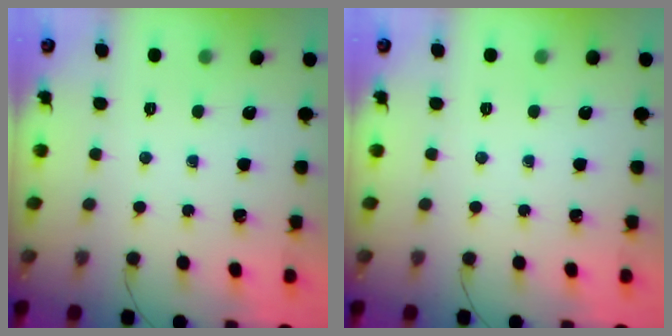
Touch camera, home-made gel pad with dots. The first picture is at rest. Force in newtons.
{"total": 0.0}